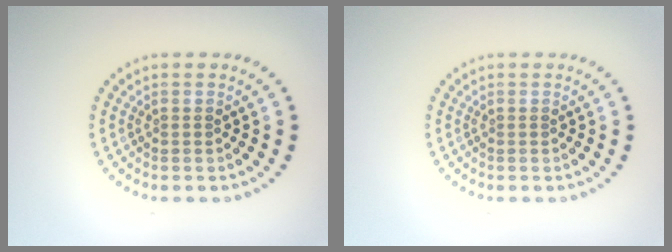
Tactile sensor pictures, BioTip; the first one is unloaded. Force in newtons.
{"total": 0.0}